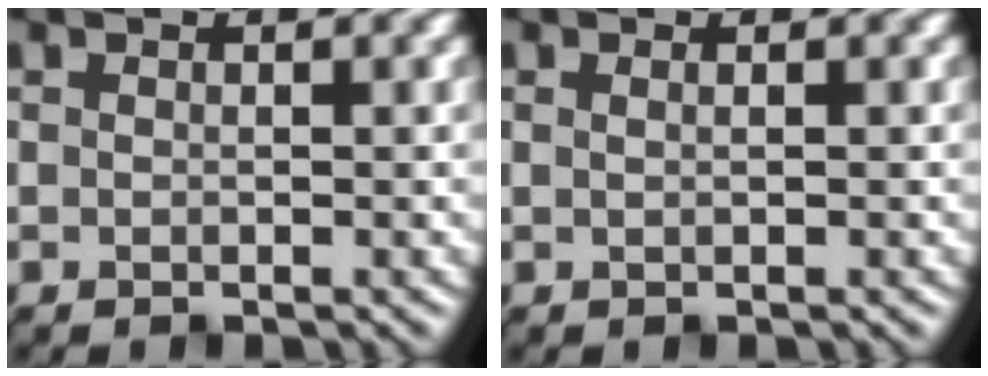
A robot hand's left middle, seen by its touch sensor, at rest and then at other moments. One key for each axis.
{"total": 0.8, "fx": 0.3, "fy": 0.5, "fz": 0.6, "tx": -0.003, "ty": -0.002, "tz": -0.004}